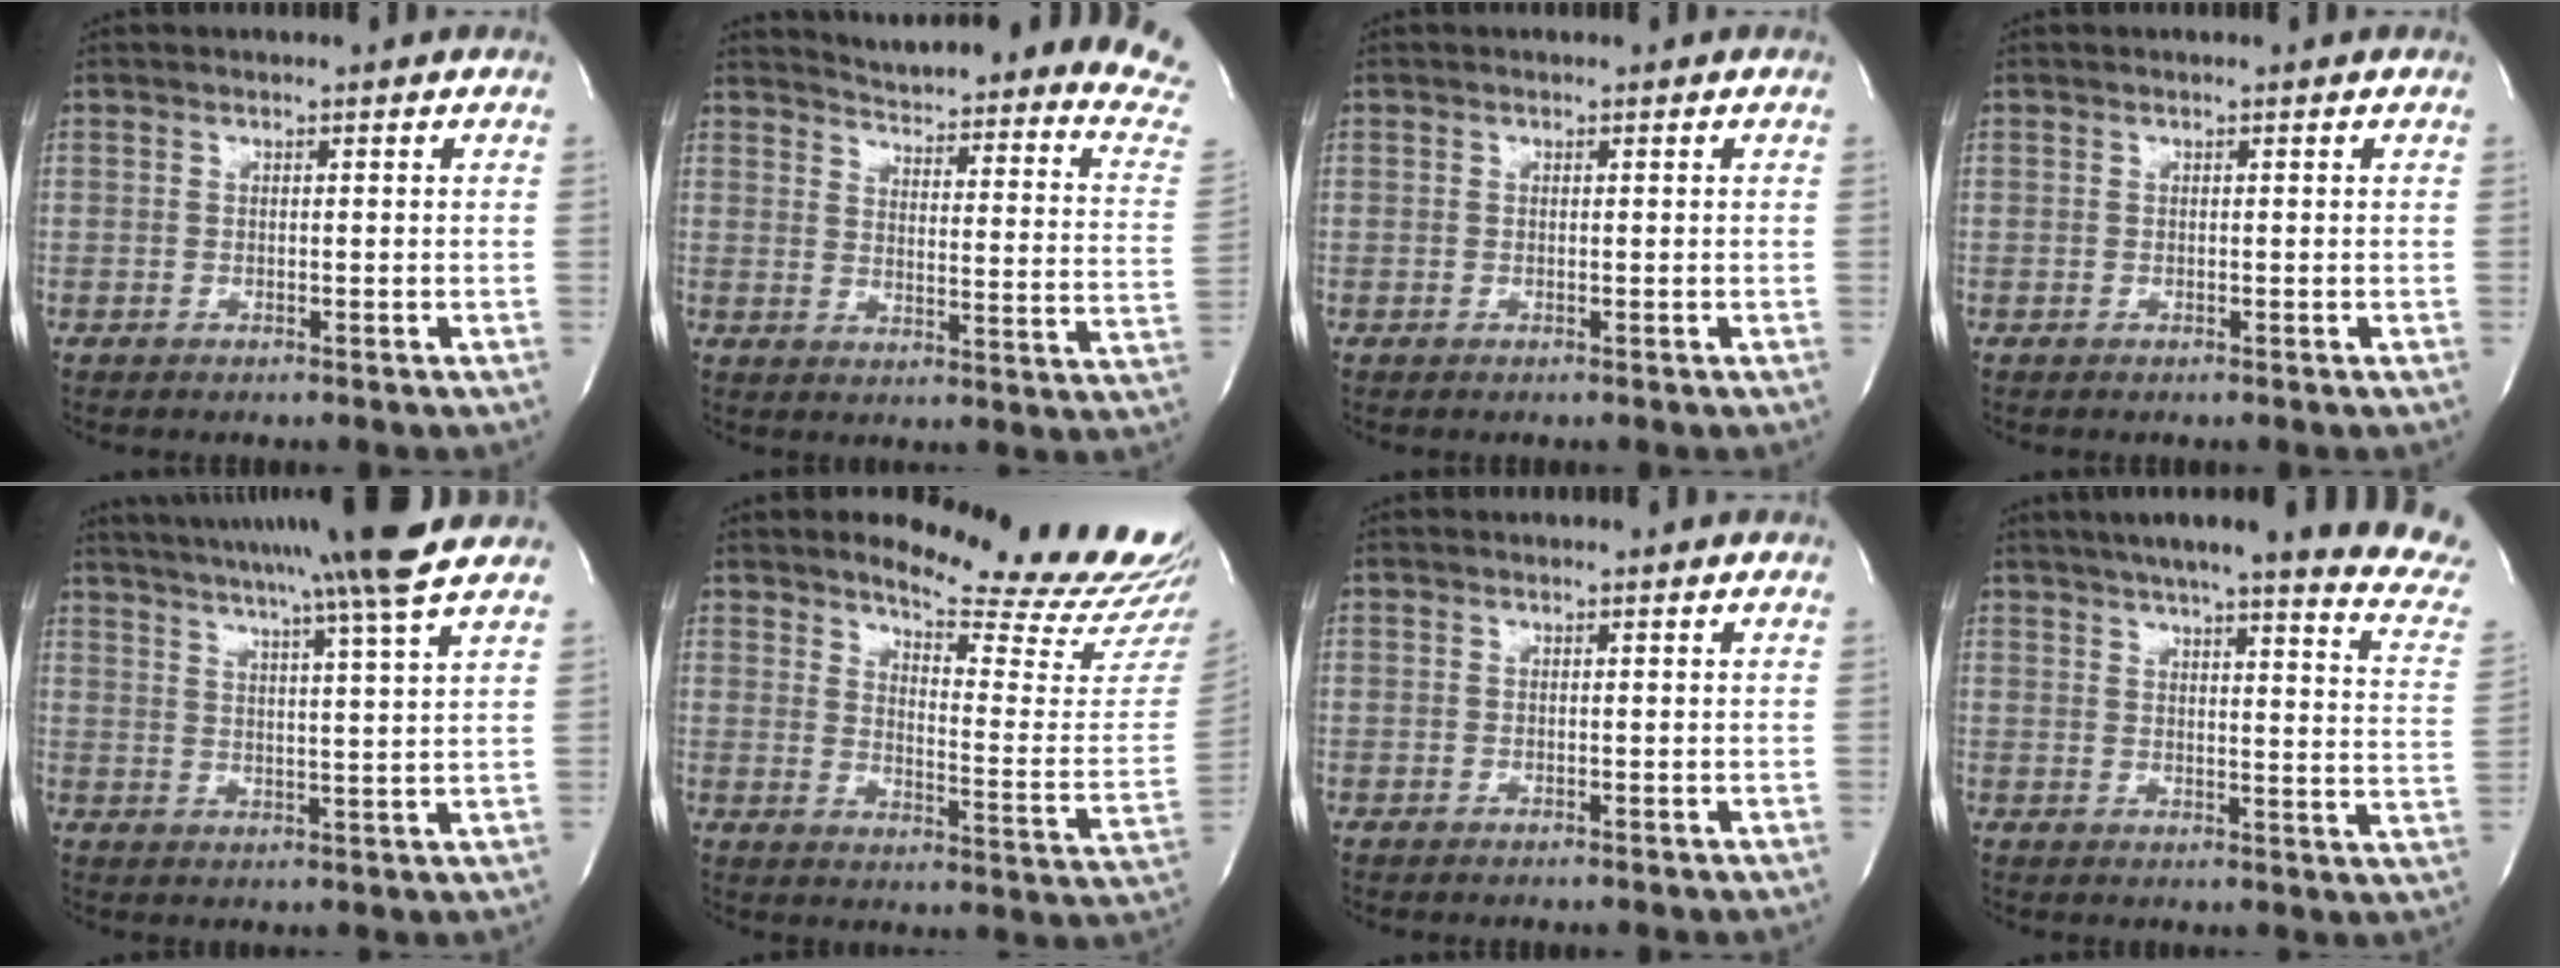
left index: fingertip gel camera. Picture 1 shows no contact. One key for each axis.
{"total": 24.4, "fx": 23.5, "fy": 0.3, "fz": 6.5, "tx": -0.082, "ty": -0.146, "tz": 0.259}
{"total": 0.0}
{"total": 0.0}
{"total": 18.0, "fx": 15.4, "fy": -2.6, "fz": 8.9, "tx": -0.157, "ty": -0.026, "tz": 0.211}
{"total": 19.5, "fx": 18.3, "fy": 0.4, "fz": 6.7, "tx": -0.098, "ty": -0.130, "tz": 0.219}
{"total": 0.0}
{"total": 22.9, "fx": 19.6, "fy": 0.6, "fz": 11.8, "tx": -0.163, "ty": -0.056, "tz": 0.227}